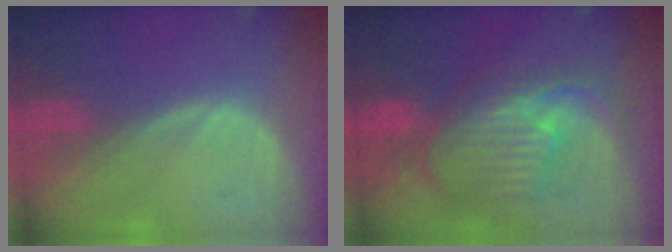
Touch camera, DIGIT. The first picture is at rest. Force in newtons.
{"total": 10.7, "press": 9.5, "slide": 5.0}